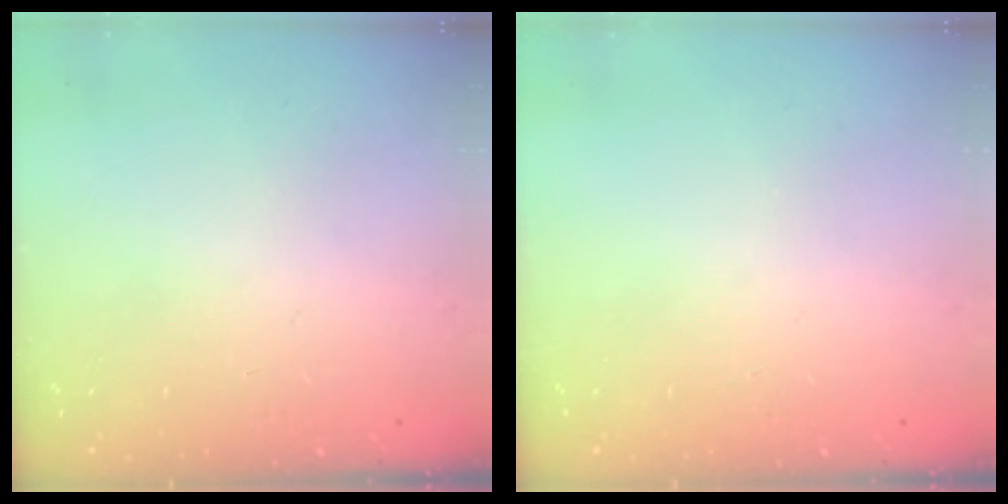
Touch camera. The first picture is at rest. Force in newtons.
{"total": 0.0}